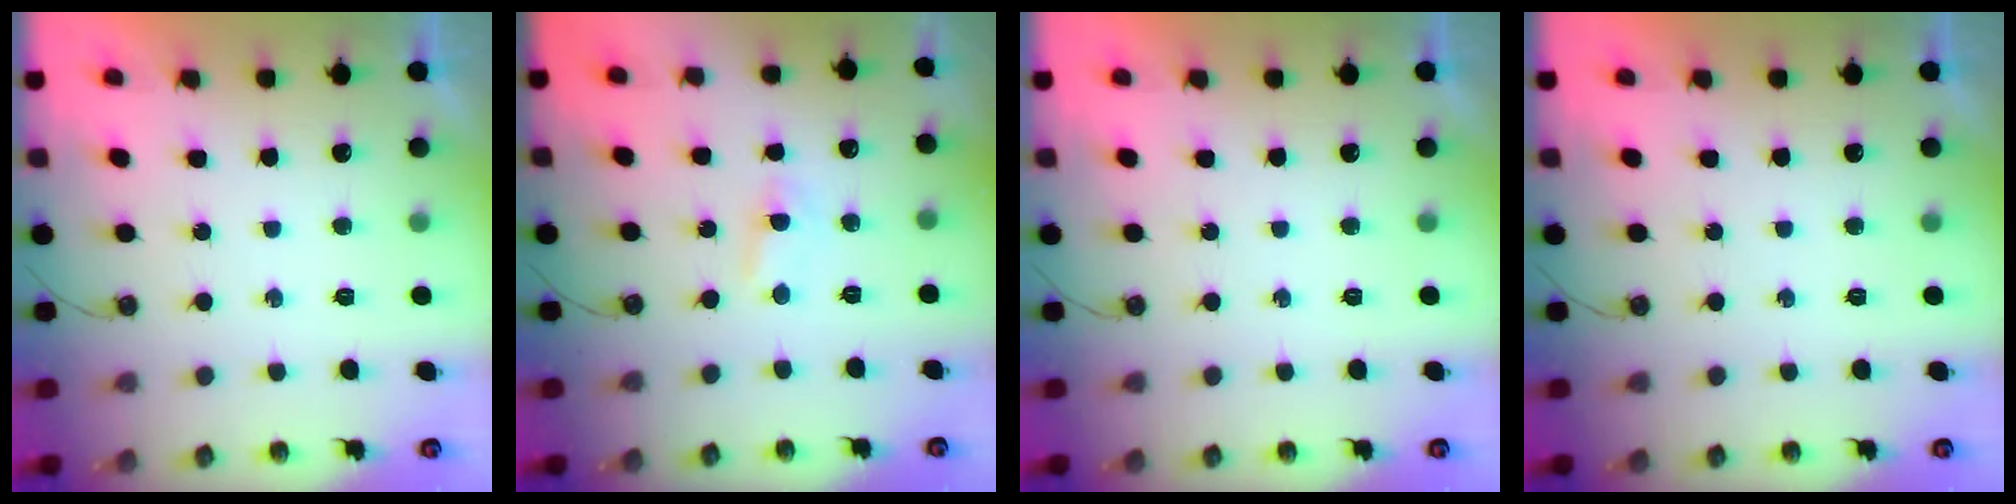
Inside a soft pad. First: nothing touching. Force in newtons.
{"total": 2.0, "press": 2.0, "slide": 0.3}
{"total": 0.0}
{"total": 0.0}